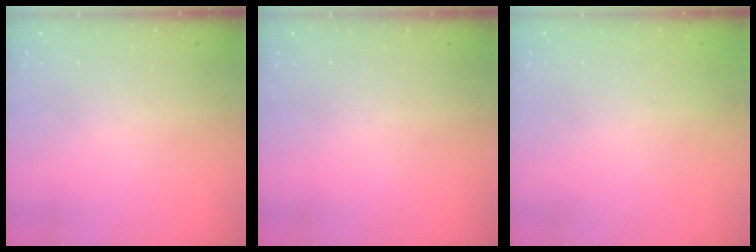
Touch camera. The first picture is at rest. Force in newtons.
{"total": 0.0}
{"total": 2.2, "press": 2.2, "slide": 0.1}